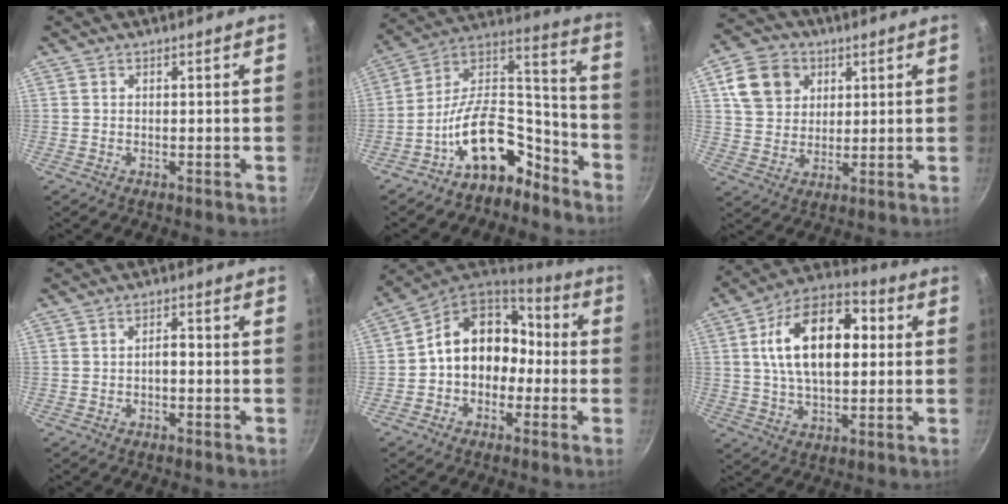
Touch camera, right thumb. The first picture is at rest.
{"total": 14.6, "force": [-9.7, 7.2, 8.2], "torque": [-0.119, 0.122, -0.179]}
{"total": 11.1, "force": [3.9, 9.2, 4.9], "torque": [-0.068, -0.003, 0.072]}
{"total": 2.0, "force": [-0.4, 1.0, 1.7], "torque": [-0.022, 0.011, -0.008]}
{"total": 14.5, "force": [-1.5, 11.0, 9.4], "torque": [-0.107, 0.052, -0.039]}
{"total": 18.6, "force": [3.2, 10.4, 15.1], "torque": [-0.236, 0.019, 0.047]}